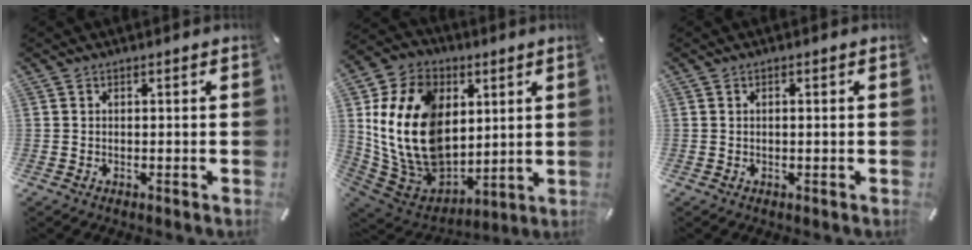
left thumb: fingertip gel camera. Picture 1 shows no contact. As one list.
[{"total": 22.8, "force": [3.3, 17.3, 14.4], "torque": [-0.313, -0.020, 0.068]}, {"total": 0.7, "force": [0.0, 0.2, 0.6], "torque": [-0.012, 0.000, 0.000]}]